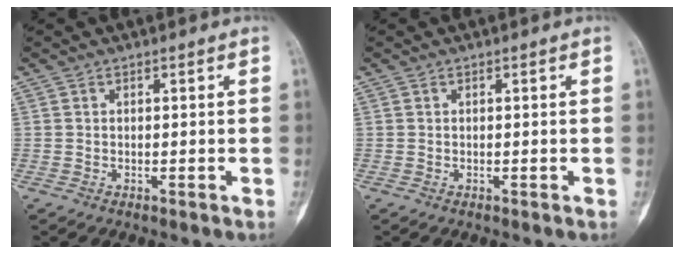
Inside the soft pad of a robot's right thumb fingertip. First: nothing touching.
{"total": 0.0}